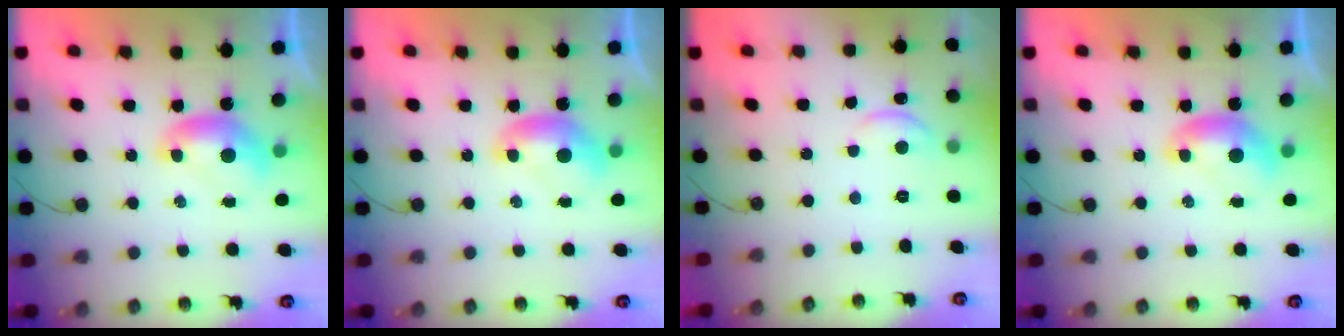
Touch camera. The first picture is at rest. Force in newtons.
{"total": 0.0}
{"total": 0.5, "press": 0.4, "slide": 0.3}
{"total": 0.0}